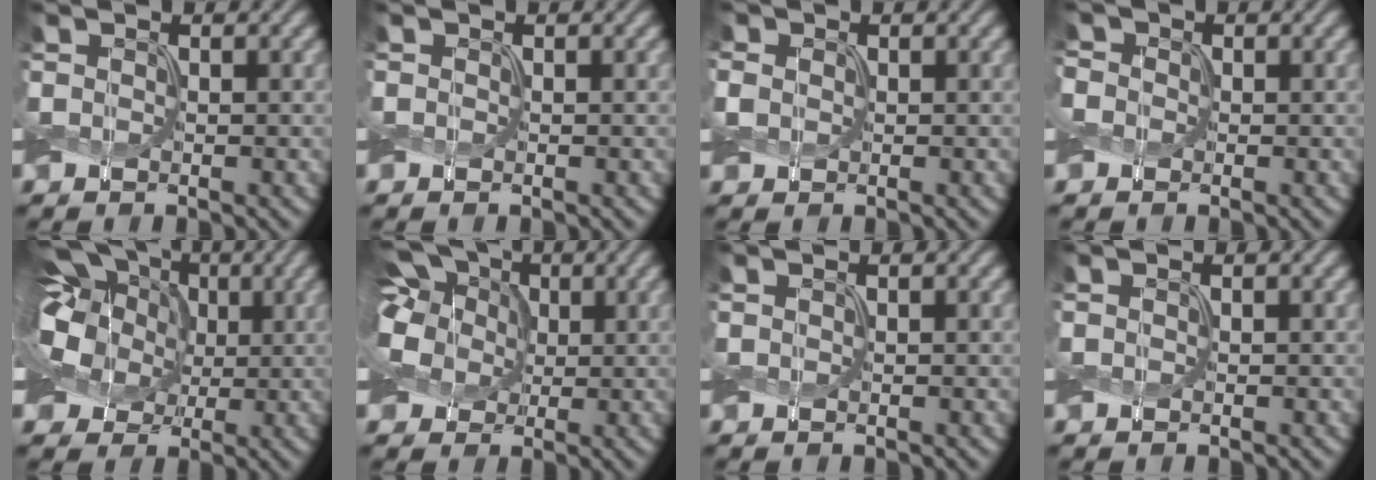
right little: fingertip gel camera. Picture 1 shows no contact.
{"total": 0.0}
{"total": 1.2, "force": [0.2, 1.1, 0.5], "torque": [-0.013, 0.002, 0.003]}
{"total": 3.2, "force": [0.8, 2.8, 1.3], "torque": [-0.040, 0.016, -0.002]}
{"total": 11.2, "force": [3.5, 8.6, 6.2], "torque": [-0.148, 0.045, 0.026]}
{"total": 9.4, "force": [3.1, 7.3, 5.1], "torque": [-0.119, 0.038, 0.022]}
{"total": 0.0}
{"total": 0.0}